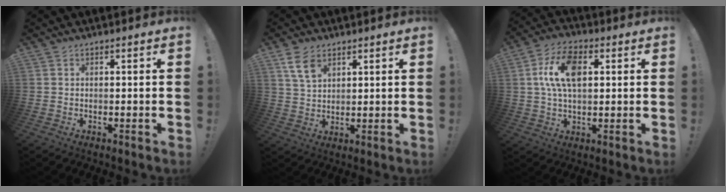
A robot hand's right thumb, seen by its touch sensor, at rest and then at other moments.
{"total": 7.4, "force": [4.2, 4.4, 4.2], "torque": [-0.072, -0.012, 0.082]}
{"total": 12.8, "force": [2.6, 7.3, 10.1], "torque": [-0.181, 0.008, 0.049]}